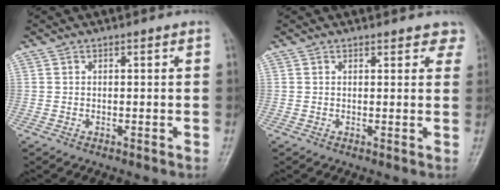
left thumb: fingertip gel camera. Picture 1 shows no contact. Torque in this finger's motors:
{"motor_torque": [0.04, 0.11, -0.03, -0.08, 0.03]}